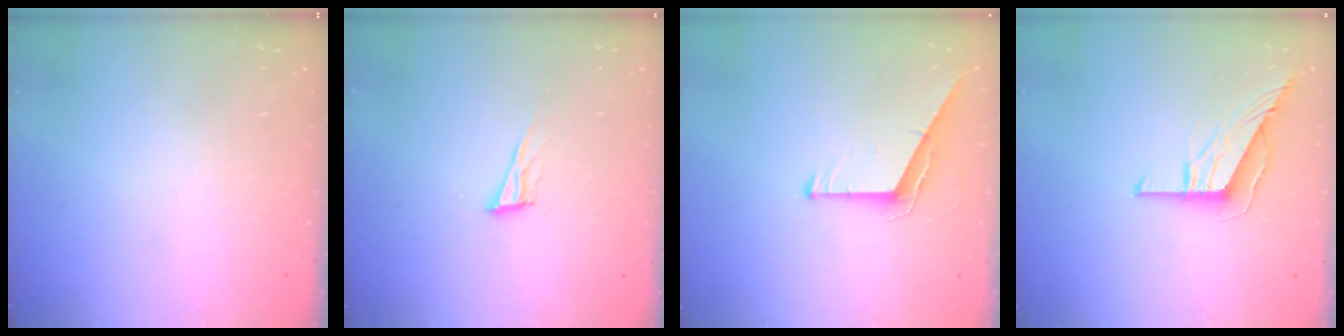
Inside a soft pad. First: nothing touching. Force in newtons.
{"total": 8.7, "press": 8.3, "slide": 2.6}
{"total": 6.2, "press": 6.2, "slide": 0.5}
{"total": 9.4, "press": 9.4, "slide": 0.9}